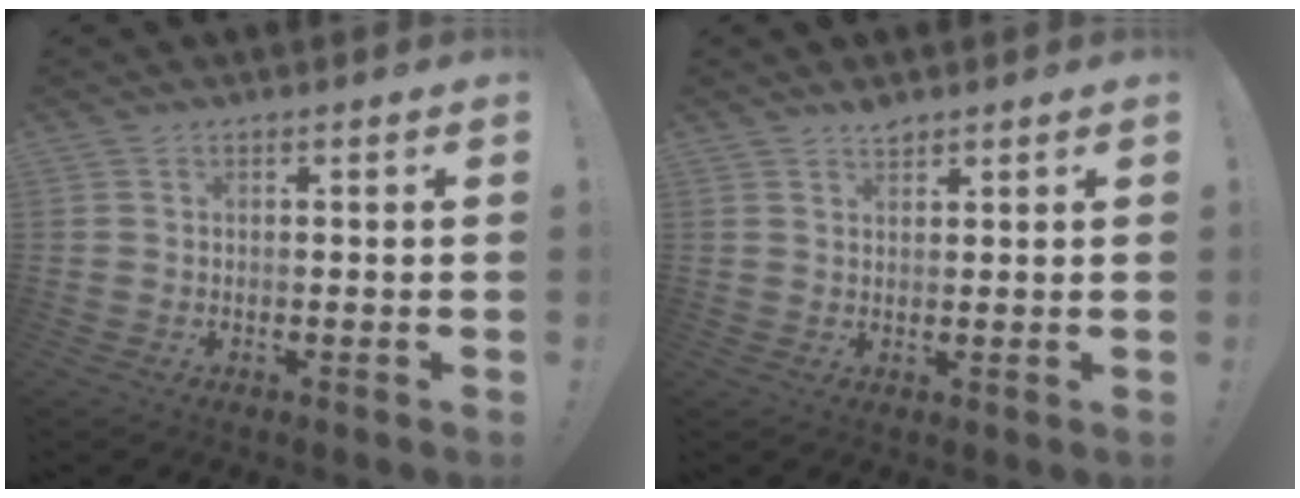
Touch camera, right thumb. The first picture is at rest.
{"total": 2.2, "force": [2.1, 0.7, 0.5], "torque": [-0.003, -0.013, 0.037]}